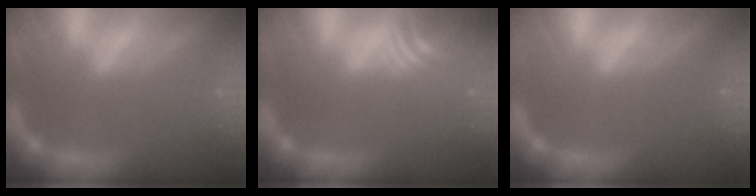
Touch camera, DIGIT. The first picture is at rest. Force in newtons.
{"total": 5.1}
{"total": 0.0}